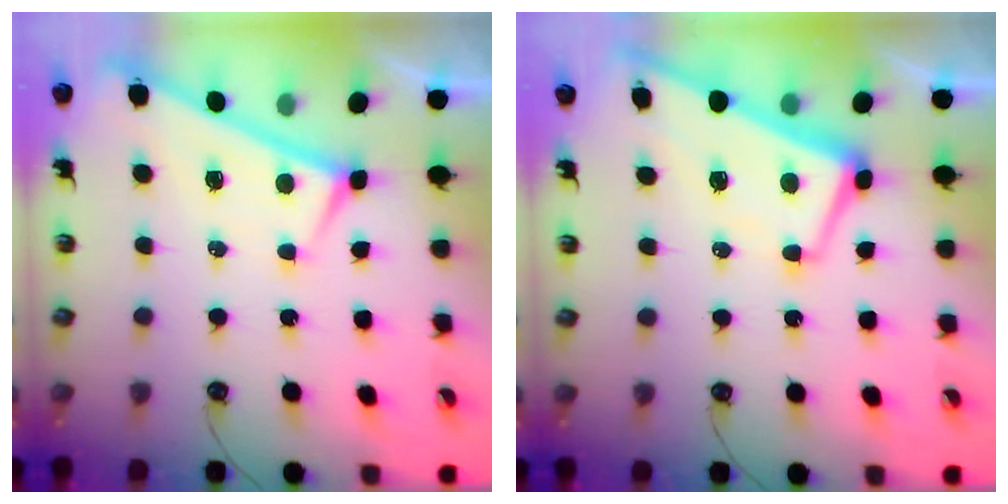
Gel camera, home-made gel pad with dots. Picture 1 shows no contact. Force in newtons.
{"total": 1.1, "press": 0.7, "slide": 0.8}